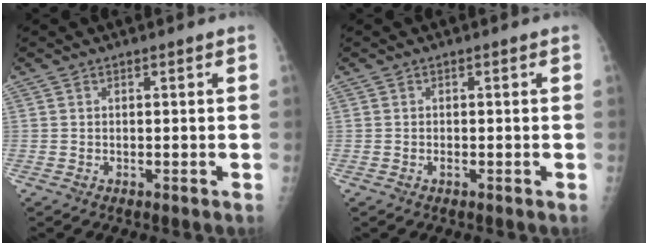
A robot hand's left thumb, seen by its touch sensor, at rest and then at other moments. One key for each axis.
{"total": 0.5, "fx": -0.3, "fy": 0.3, "fz": 0.3, "tx": -0.004, "ty": 0.000, "tz": -0.005}